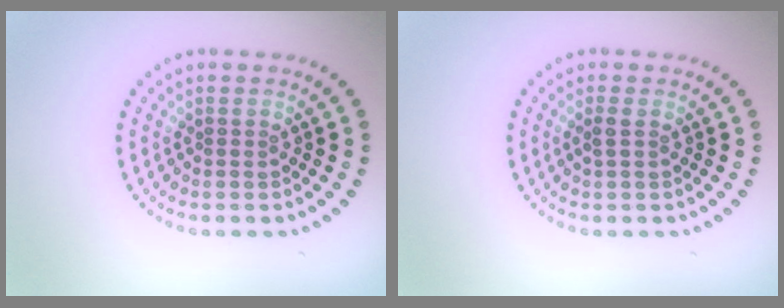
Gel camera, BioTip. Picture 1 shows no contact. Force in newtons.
{"total": 0.8, "press": 0.8, "slide": 0.2}